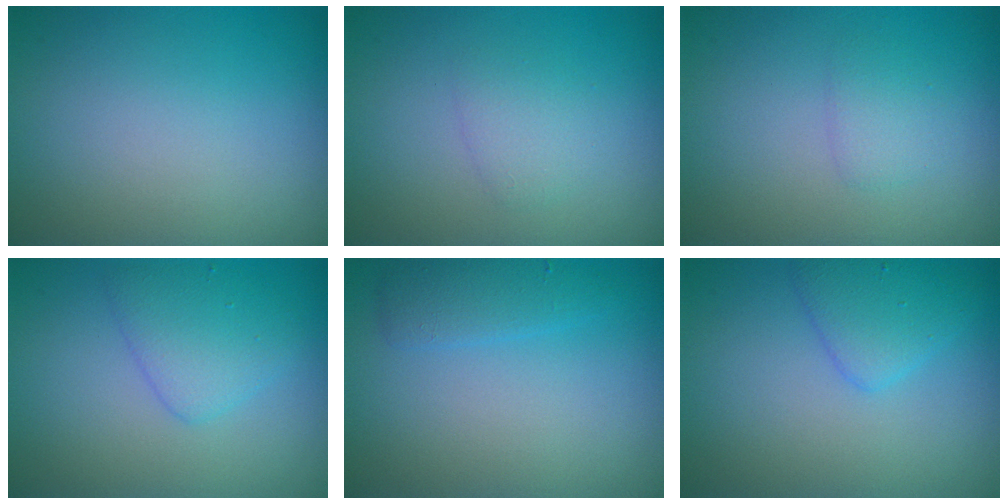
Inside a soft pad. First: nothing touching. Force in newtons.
{"total": 1.5, "press": 1.5, "slide": 0.1}
{"total": 1.3, "press": 1.3, "slide": 0.0}
{"total": 2.6, "press": 2.6, "slide": 0.2}
{"total": 1.8, "press": 1.8, "slide": 0.2}
{"total": 2.3, "press": 2.3, "slide": 0.0}